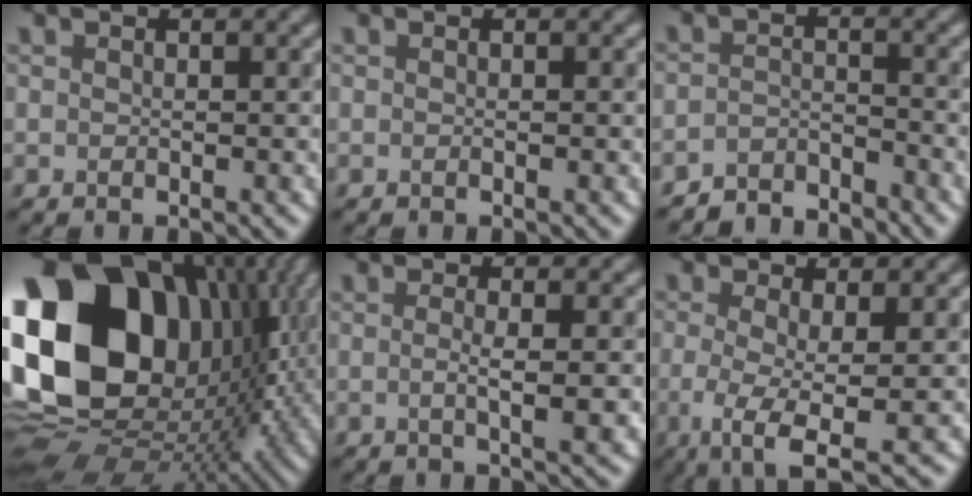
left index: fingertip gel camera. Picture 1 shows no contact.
{"total": 0.0}
{"total": 3.4, "force": [-3.3, 0.4, 0.0], "torque": [0.002, 0.007, -0.066]}
{"total": 21.3, "force": [4.5, 15.5, 13.9], "torque": [-0.306, 0.017, 0.093]}
{"total": 2.8, "force": [-0.2, 0.7, 2.7], "torque": [-0.035, 0.002, -0.002]}
{"total": 5.6, "force": [-1.8, 1.8, 5.0], "torque": [-0.094, -0.013, -0.028]}